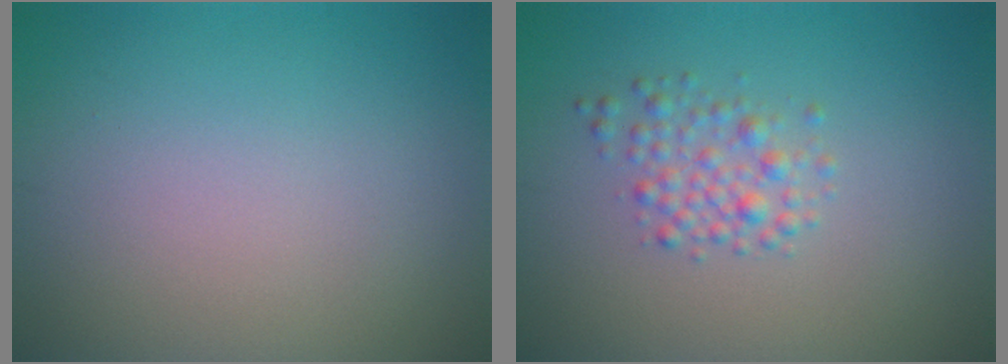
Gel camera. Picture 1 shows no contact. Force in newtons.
{"total": 2.2, "press": 2.2, "slide": 0.1}